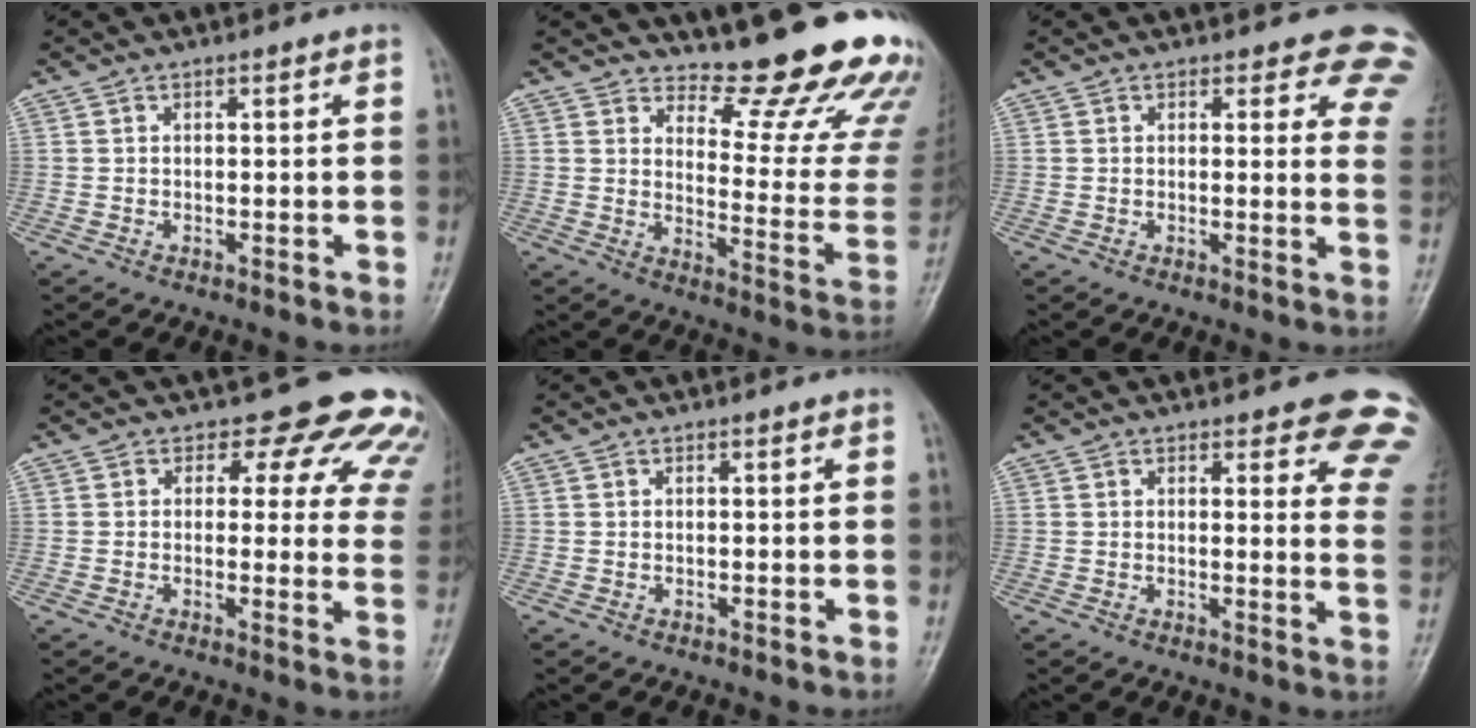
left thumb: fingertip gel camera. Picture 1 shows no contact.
{"total": 18.2, "force": [15.3, 4.1, 8.9], "torque": [-0.069, -0.164, 0.189]}
{"total": 8.8, "force": [7.2, 3.9, 3.3], "torque": [0.018, -0.031, 0.047]}
{"total": 12.9, "force": [10.0, 6.6, 4.7], "torque": [0.008, -0.046, 0.081]}
{"total": 0.0}
{"total": 10.6, "force": [8.5, 3.5, 5.1], "torque": [-0.004, -0.045, 0.067]}